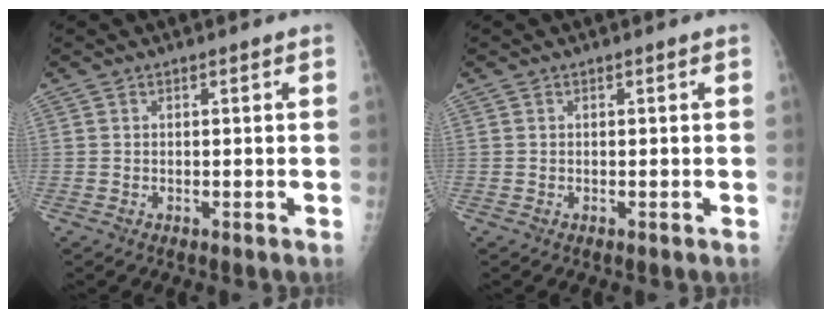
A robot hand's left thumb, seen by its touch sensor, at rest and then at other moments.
{"total": 0.0}